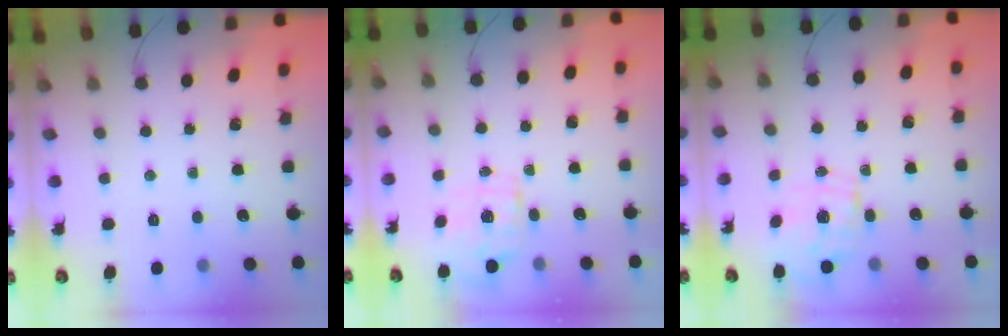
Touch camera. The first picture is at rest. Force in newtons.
{"total": 1.9, "press": 1.9, "slide": 0.5}
{"total": 1.6, "press": 1.4, "slide": 0.8}